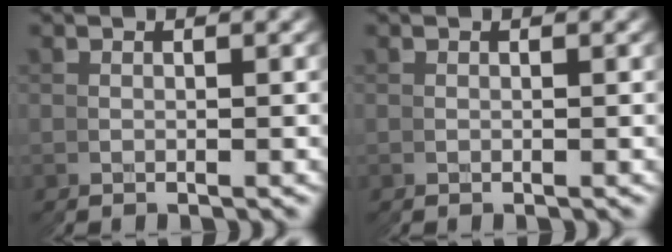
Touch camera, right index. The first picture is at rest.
{"total": 0.0}